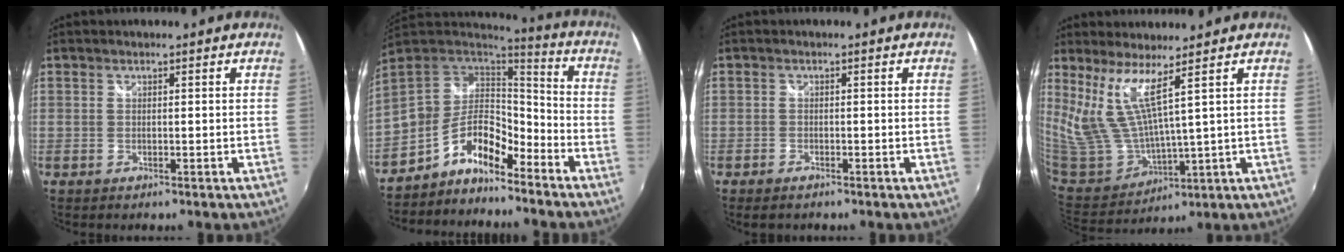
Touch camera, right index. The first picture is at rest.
{"total": 13.1, "force": [-8.3, 6.7, 7.7], "torque": [-0.163, 0.016, -0.162]}
{"total": 2.2, "force": [-1.8, 0.9, 1.0], "torque": [-0.025, -0.007, -0.033]}
{"total": 9.9, "force": [5.8, 1.5, 7.9], "torque": [-0.154, -0.016, 0.142]}